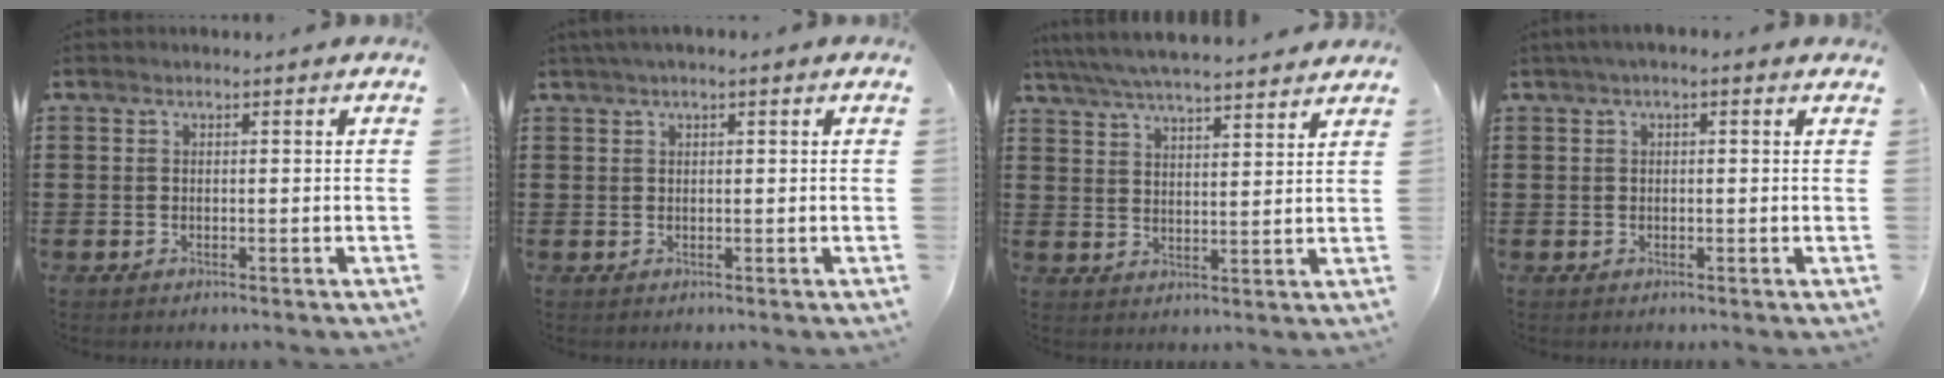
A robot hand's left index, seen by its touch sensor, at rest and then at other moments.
{"total": 1.2, "force": [0.6, 0.2, 1.0], "torque": [-0.020, 0.002, 0.011]}
{"total": 5.8, "force": [5.5, 0.3, 1.8], "torque": [-0.056, -0.022, 0.098]}
{"total": 1.2, "force": [0.1, 0.4, 1.2], "torque": [-0.022, 0.003, 0.002]}